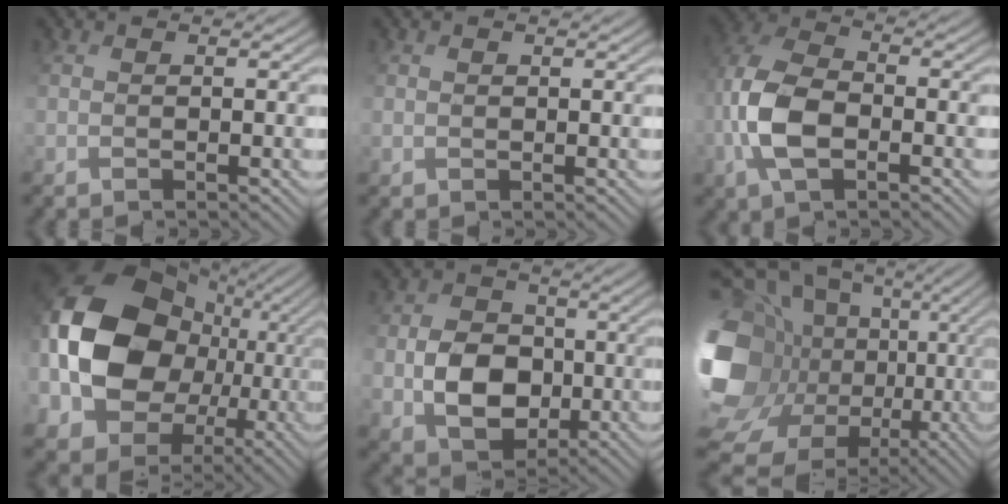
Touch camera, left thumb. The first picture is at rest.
{"total": 0.7, "force": [0.4, 0.3, -0.5], "torque": [0.007, 0.000, 0.012]}
{"total": 8.1, "force": [-2.0, 4.5, 6.4], "torque": [-0.160, 0.011, -0.050]}
{"total": 20.2, "force": [1.3, 16.2, 12.1], "torque": [-0.300, -0.008, 0.037]}
{"total": 7.4, "force": [-0.6, 6.3, 3.8], "torque": [-0.087, -0.003, -0.014]}
{"total": 21.4, "force": [-1.0, 17.5, 12.3], "torque": [-0.316, -0.002, -0.024]}